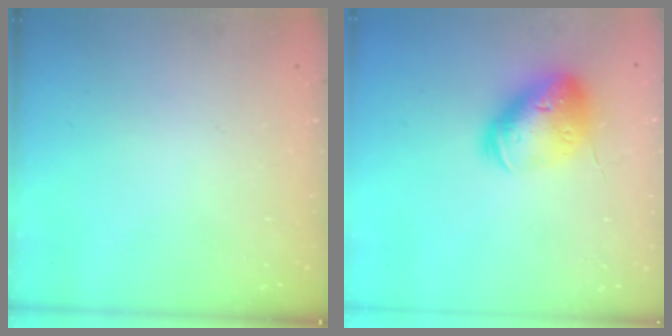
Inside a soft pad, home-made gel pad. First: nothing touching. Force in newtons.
{"total": 17.6, "press": 17.3, "slide": 2.9}